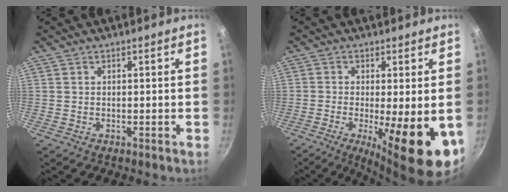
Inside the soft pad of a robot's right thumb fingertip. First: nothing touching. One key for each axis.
{"total": 14.5, "fx": -4.1, "fy": 3.7, "fz": 13.4, "tx": -0.197, "ty": -0.013, "tz": -0.054}